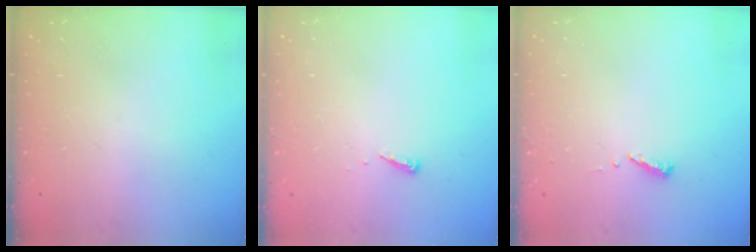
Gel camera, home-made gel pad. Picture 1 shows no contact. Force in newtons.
{"total": 3.9, "press": 3.9, "slide": 0.5}
{"total": 5.3, "press": 5.3, "slide": 0.5}